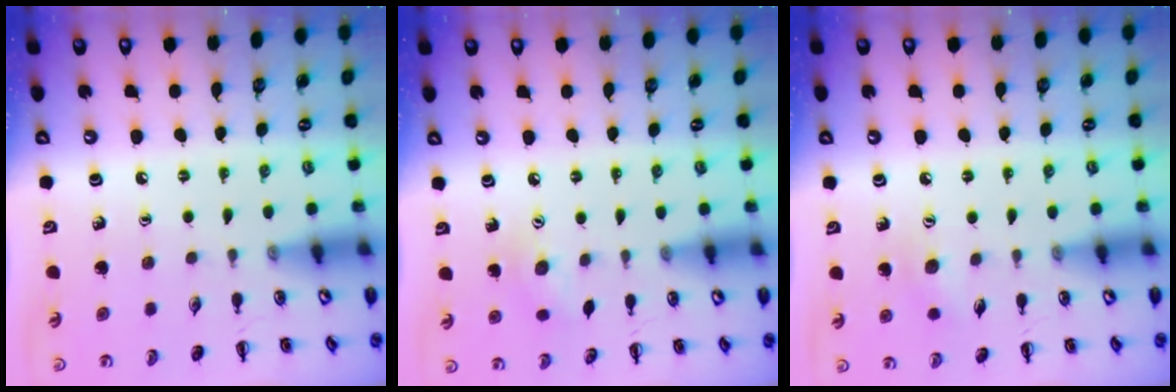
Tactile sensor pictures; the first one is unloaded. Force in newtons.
{"total": 6.1, "press": 6.0, "slide": 1.2}
{"total": 6.4, "press": 6.3, "slide": 1.4}